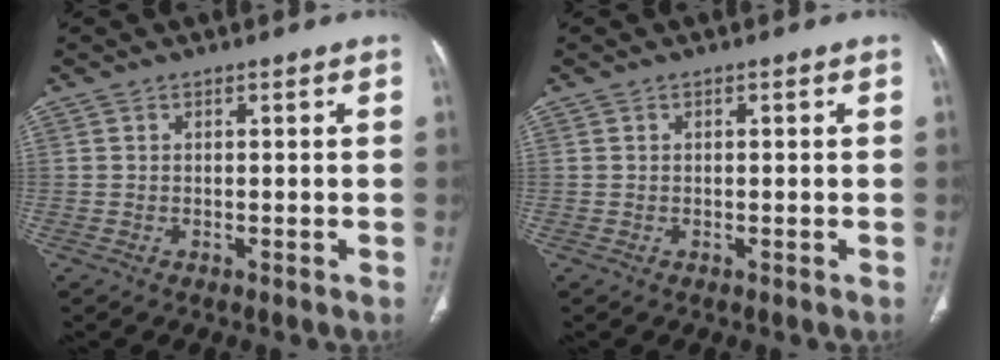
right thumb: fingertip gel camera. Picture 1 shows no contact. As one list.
[{"total": 0.0}]